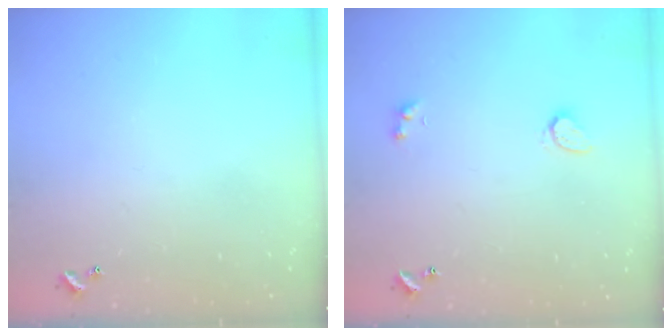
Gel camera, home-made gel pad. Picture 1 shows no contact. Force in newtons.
{"total": 2.3, "press": 2.3, "slide": 0.5}